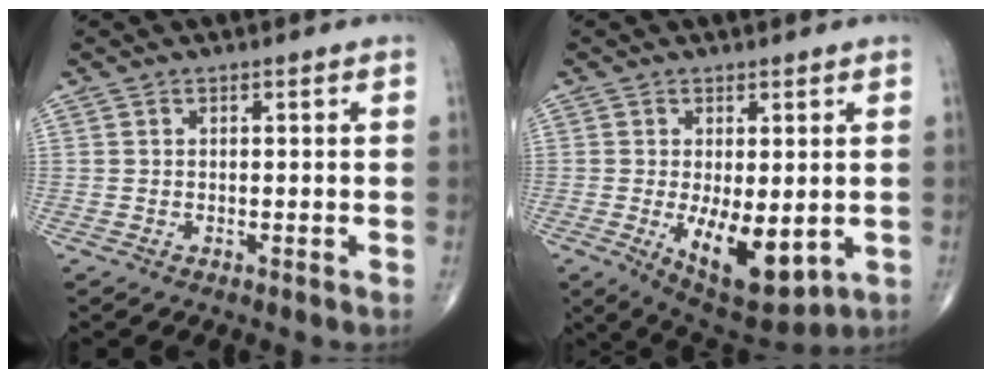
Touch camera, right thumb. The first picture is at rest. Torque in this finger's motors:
{"motor_torque": [1.72, 1.63, 0.29, -0.38, 0.33]}